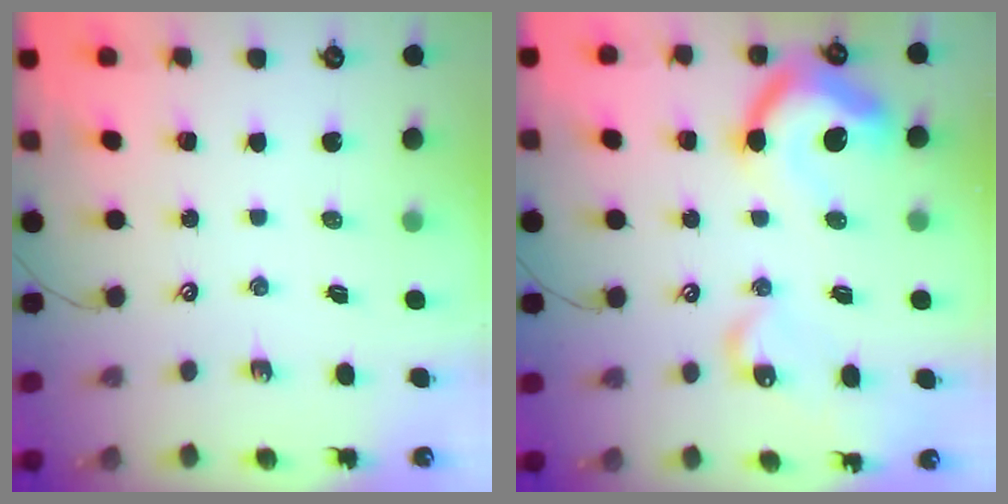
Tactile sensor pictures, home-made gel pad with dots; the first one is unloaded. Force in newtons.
{"total": 18.5, "press": 18.5, "slide": 1.6}